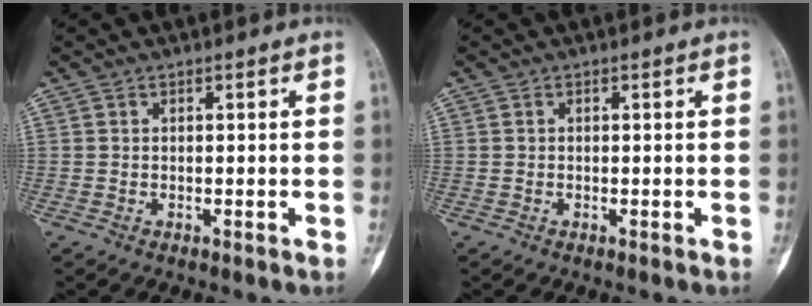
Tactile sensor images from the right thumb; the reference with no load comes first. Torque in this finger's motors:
{"motor_torque": [-0.54, -0.42, 0.25, 0.22, 0.03]}